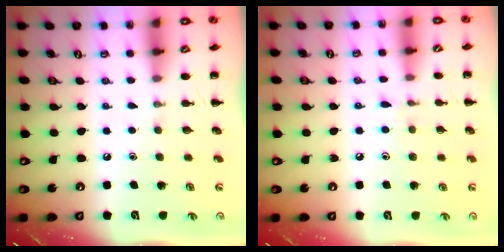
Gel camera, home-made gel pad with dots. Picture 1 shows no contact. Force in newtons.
{"total": 5.8, "press": 5.4, "slide": 2.2}